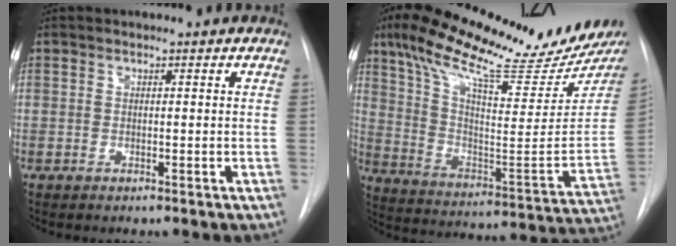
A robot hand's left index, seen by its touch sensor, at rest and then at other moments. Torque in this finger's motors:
{"motor_torque": [0.95, -1.19, 0.28, 0.11]}